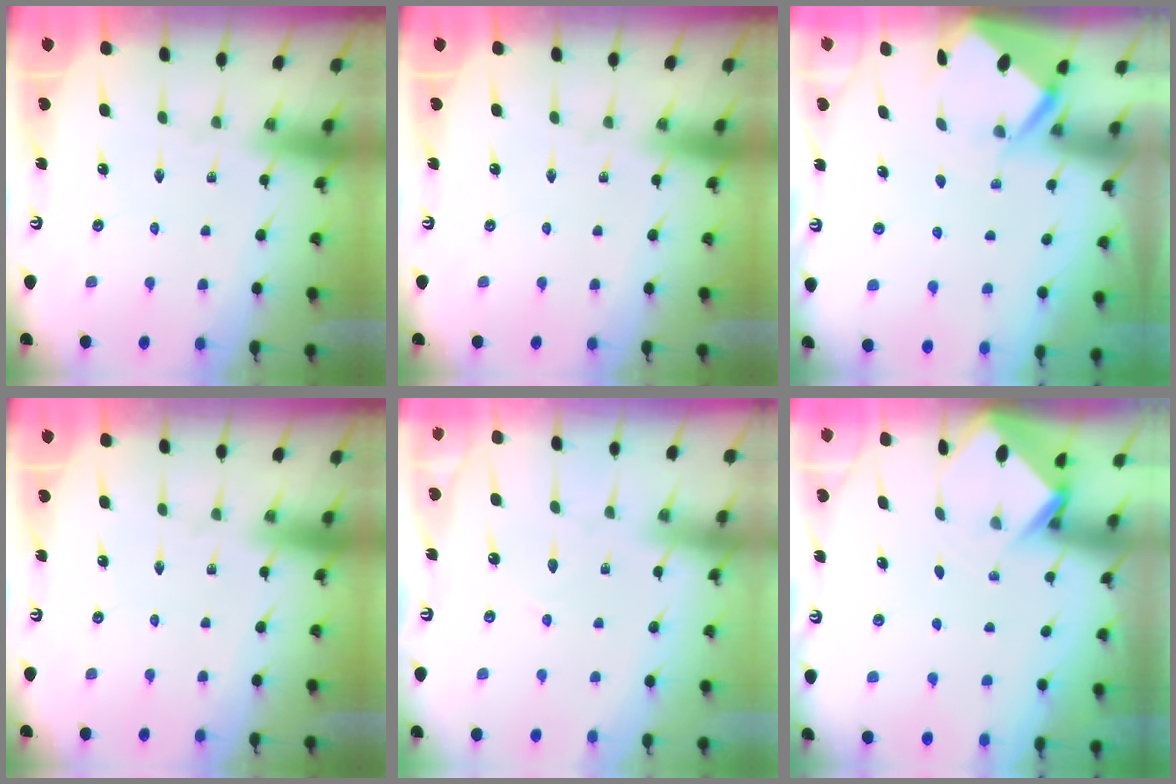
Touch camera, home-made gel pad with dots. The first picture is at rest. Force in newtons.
{"total": 0.0}
{"total": 4.6, "press": 4.6, "slide": 0.4}
{"total": 0.0}
{"total": 3.2, "press": 3.2, "slide": 0.1}
{"total": 2.9, "press": 2.9, "slide": 0.2}